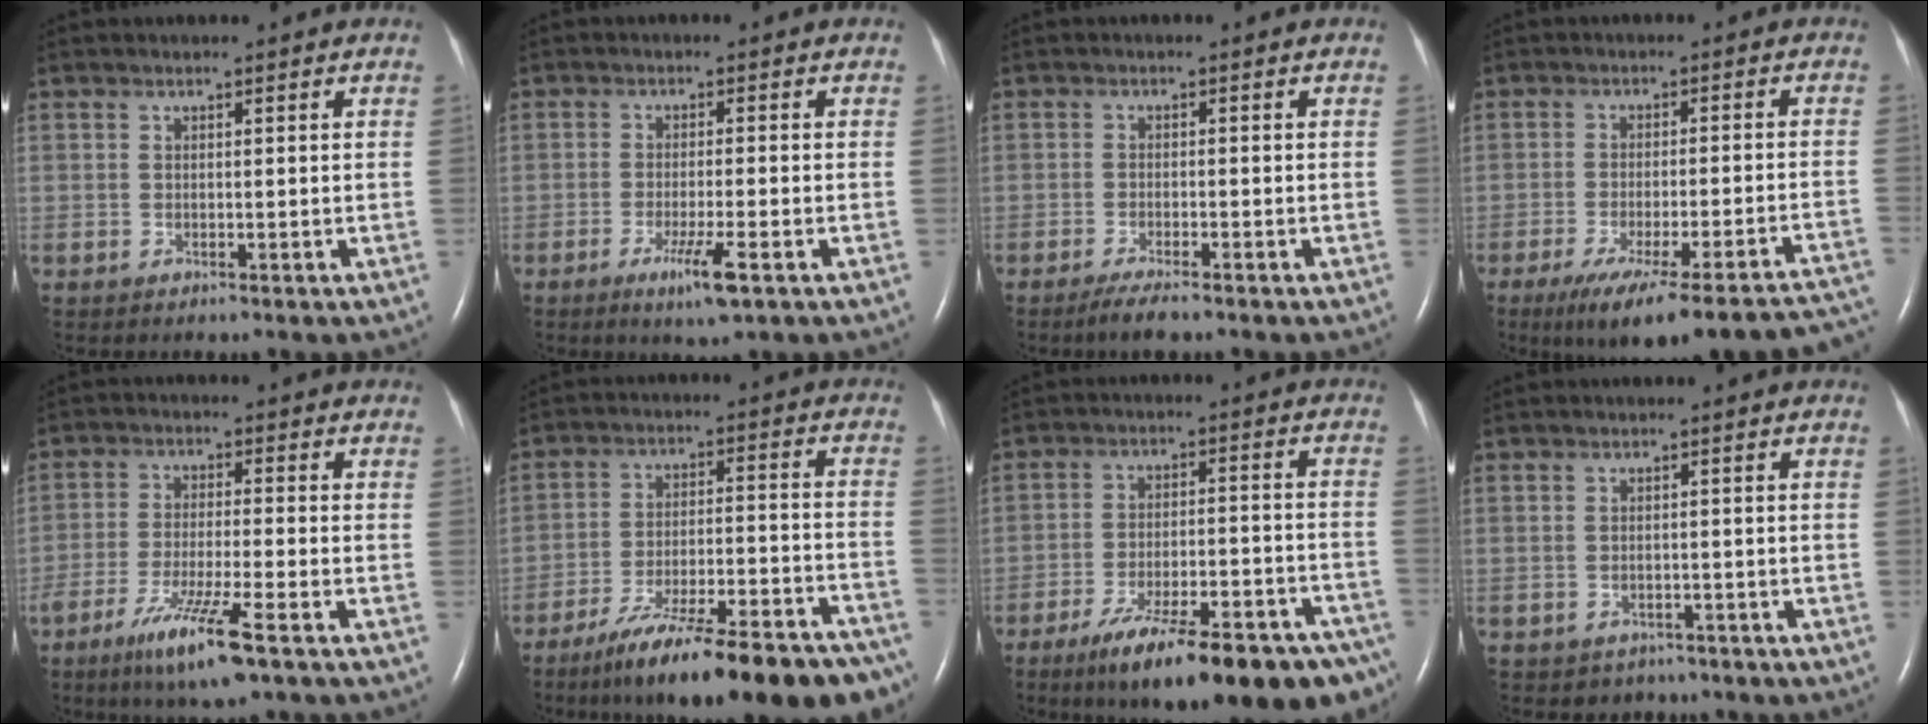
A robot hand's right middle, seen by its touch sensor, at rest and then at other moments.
{"total": 5.1, "force": [-2.7, 0.0, 4.3], "torque": [-0.080, -0.013, -0.046]}
{"total": 3.4, "force": [-2.6, 0.4, 2.1], "torque": [-0.047, -0.008, -0.047]}
{"total": 23.4, "force": [-20.0, 2.1, 11.9], "torque": [-0.105, -0.018, -0.255]}
{"total": 9.5, "force": [-5.6, 0.2, 7.7], "torque": [-0.152, -0.026, -0.098]}
{"total": 23.3, "force": [-18.6, 3.6, 13.5], "torque": [-0.147, 0.000, -0.273]}
{"total": 21.8, "force": [-15.6, 4.6, 14.5], "torque": [-0.157, 0.003, -0.223]}
{"total": 2.8, "force": [-2.1, 1.9, 0.0], "torque": [-0.013, 0.008, -0.022]}